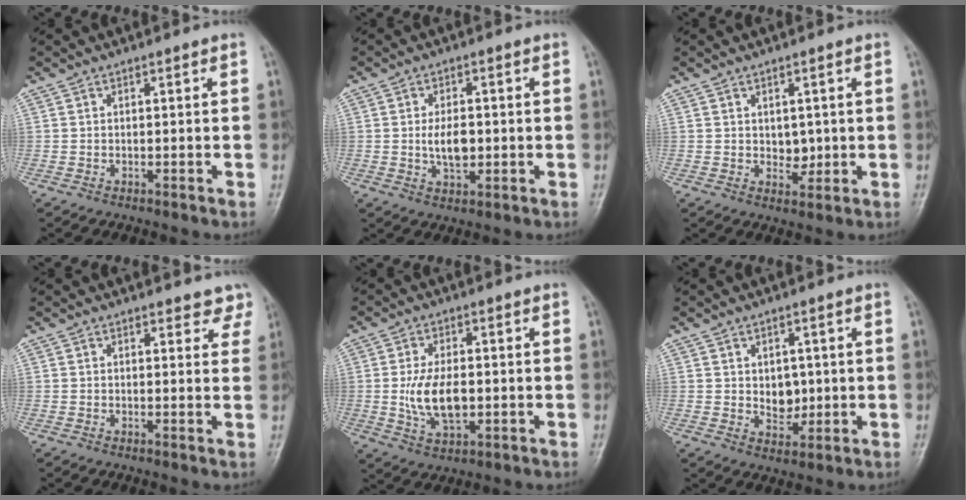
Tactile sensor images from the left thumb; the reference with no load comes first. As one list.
[{"total": 5.8, "force": [-0.2, 3.2, 4.8], "torque": [-0.078, -0.002, -0.003]}, {"total": 3.6, "force": [0.4, 2.6, 2.4], "torque": [-0.017, -0.007, 0.011]}, {"total": 4.0, "force": [3.5, 1.8, 0.9], "torque": [0.024, -0.017, 0.025]}, {"total": 9.3, "force": [-0.6, 5.0, 7.8], "torque": [-0.140, -0.005, -0.006]}, {"total": 5.3, "force": [0.5, 3.9, 3.5], "torque": [-0.026, -0.008, 0.016]}]